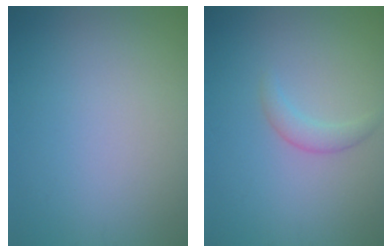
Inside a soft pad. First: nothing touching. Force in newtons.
{"total": 1.6, "press": 1.6, "slide": 0.2}